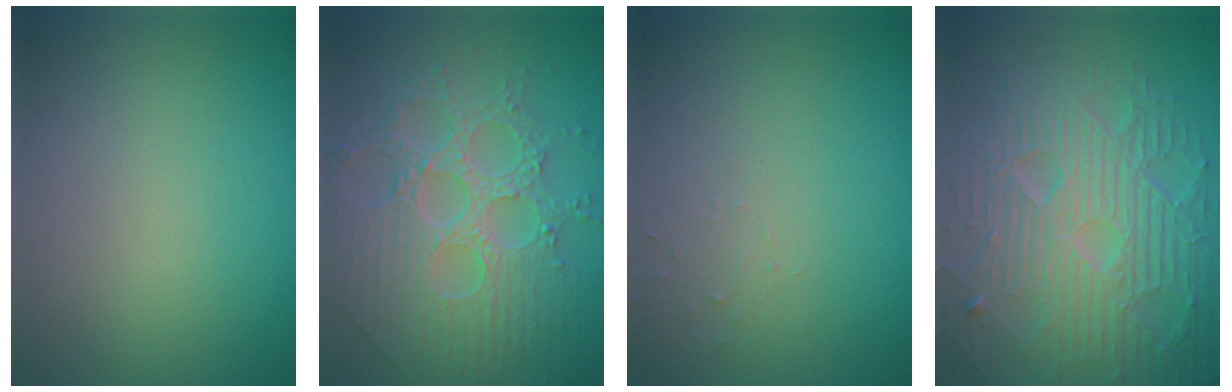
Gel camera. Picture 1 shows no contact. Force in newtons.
{"total": 8.7, "press": 6.3, "slide": 5.9}
{"total": 1.2, "press": 1.2, "slide": 0.1}
{"total": 10.9, "press": 6.9, "slide": 8.5}